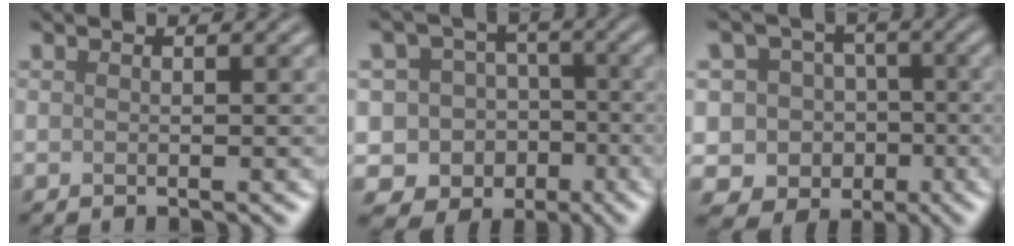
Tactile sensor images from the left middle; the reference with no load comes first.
{"total": 13.0, "force": [-6.1, 11.1, 2.8], "torque": [-0.039, -0.006, -0.112]}
{"total": 8.4, "force": [-2.6, 7.7, 2.3], "torque": [-0.015, 0.017, -0.073]}